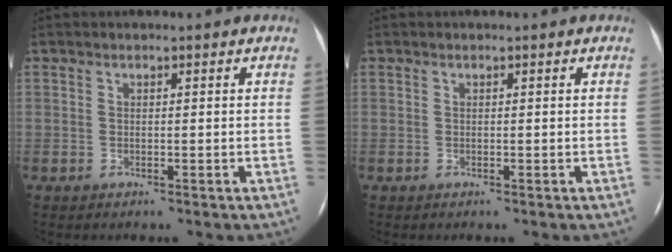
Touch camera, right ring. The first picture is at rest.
{"total": 0.0}